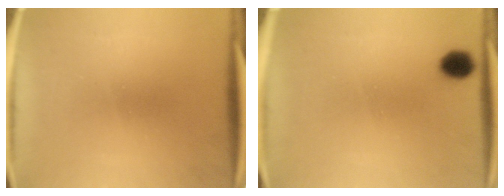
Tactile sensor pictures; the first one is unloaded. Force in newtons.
{"total": 2.3}